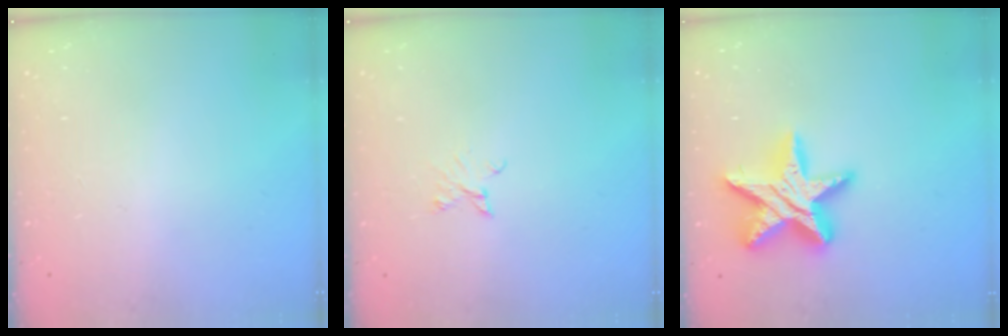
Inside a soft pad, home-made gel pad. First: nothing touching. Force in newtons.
{"total": 2.5, "press": 2.5, "slide": 0.3}
{"total": 19.5, "press": 19.5, "slide": 1.4}